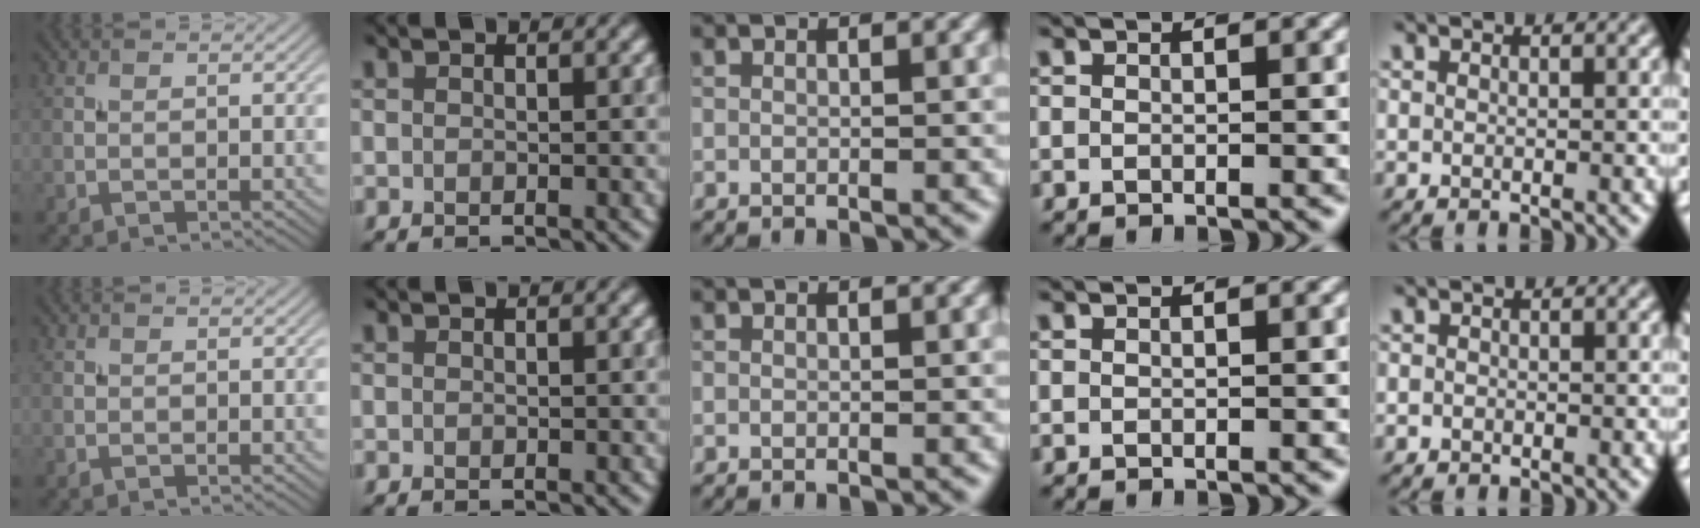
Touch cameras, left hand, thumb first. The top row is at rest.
{"little": {"total": 0.7, "force": [-0.2, 0.6, 0.1], "torque": [0.002, -0.003, -0.008]}}